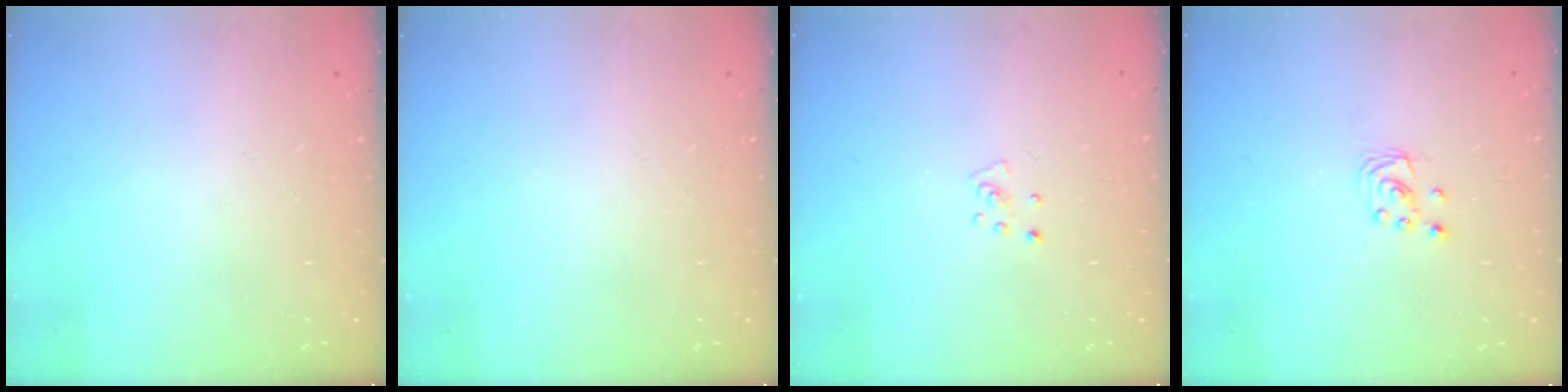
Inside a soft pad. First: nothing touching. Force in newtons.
{"total": 0.0}
{"total": 3.1, "press": 3.1, "slide": 0.3}
{"total": 2.2, "press": 2.2, "slide": 0.2}